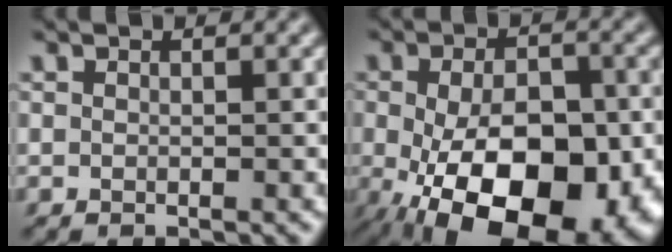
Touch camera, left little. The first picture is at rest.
{"total": 17.2, "force": [-6.0, 9.5, 13.0], "torque": [-0.189, -0.027, -0.077]}